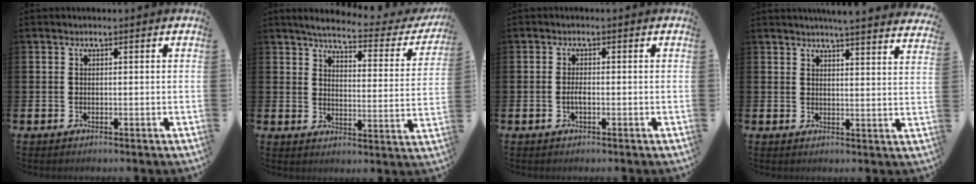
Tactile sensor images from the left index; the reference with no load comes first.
{"total": 4.6, "force": [4.1, 0.8, 2.0], "torque": [-0.053, -0.031, 0.061]}
{"total": 1.4, "force": [-0.4, 0.5, 1.2], "torque": [-0.020, -0.001, -0.009]}
{"total": 4.7, "force": [4.6, -0.8, 0.6], "torque": [-0.011, -0.031, 0.079]}